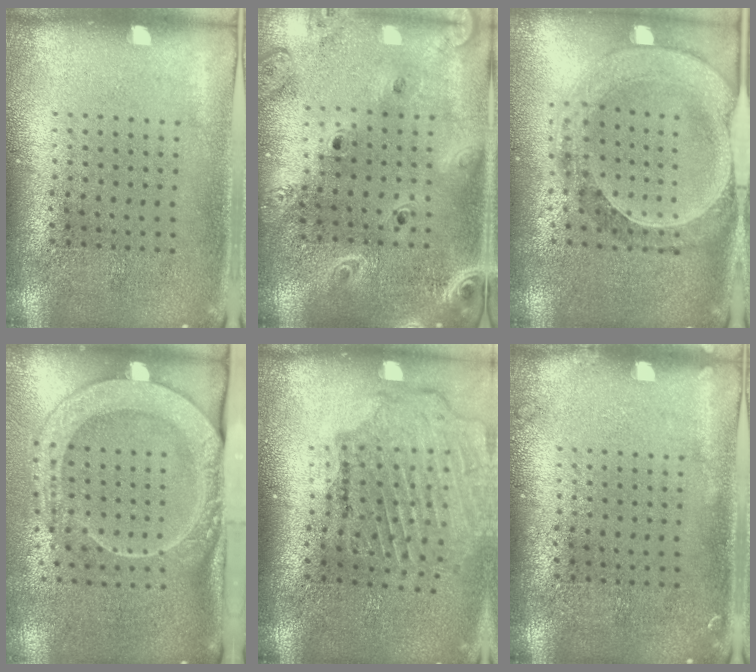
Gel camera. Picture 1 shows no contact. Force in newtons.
{"total": 2.4, "press": 2.1, "slide": 1.2}
{"total": 1.6, "press": 1.5, "slide": 0.3}
{"total": 2.7, "press": 2.1, "slide": 1.6}
{"total": 1.6, "press": 1.6, "slide": 0.2}
{"total": 0.5, "press": 0.5, "slide": 0.1}